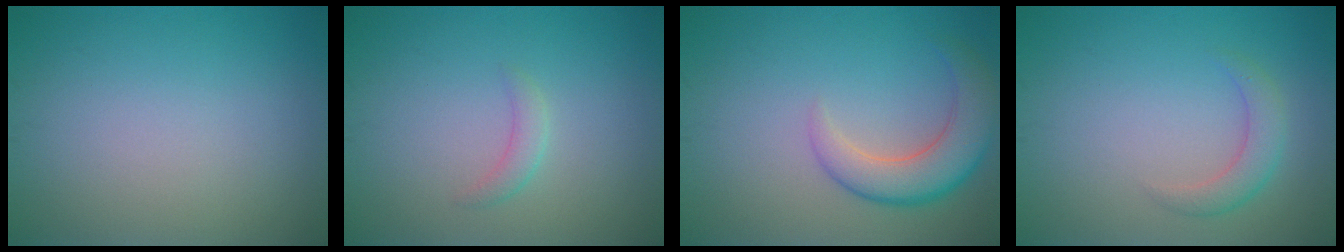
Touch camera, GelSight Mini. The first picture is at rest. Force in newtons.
{"total": 1.3, "press": 1.3, "slide": 0.0}
{"total": 5.0, "press": 5.0, "slide": 0.3}
{"total": 2.3, "press": 2.3, "slide": 0.1}